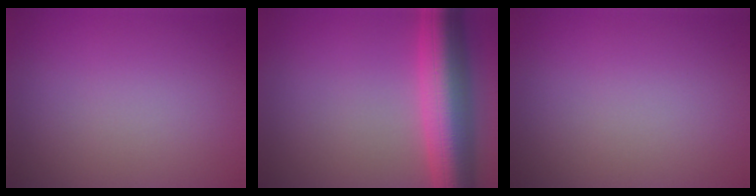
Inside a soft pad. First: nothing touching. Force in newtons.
{"total": 9.1, "press": 9.1, "slide": 0.4}
{"total": 0.0}